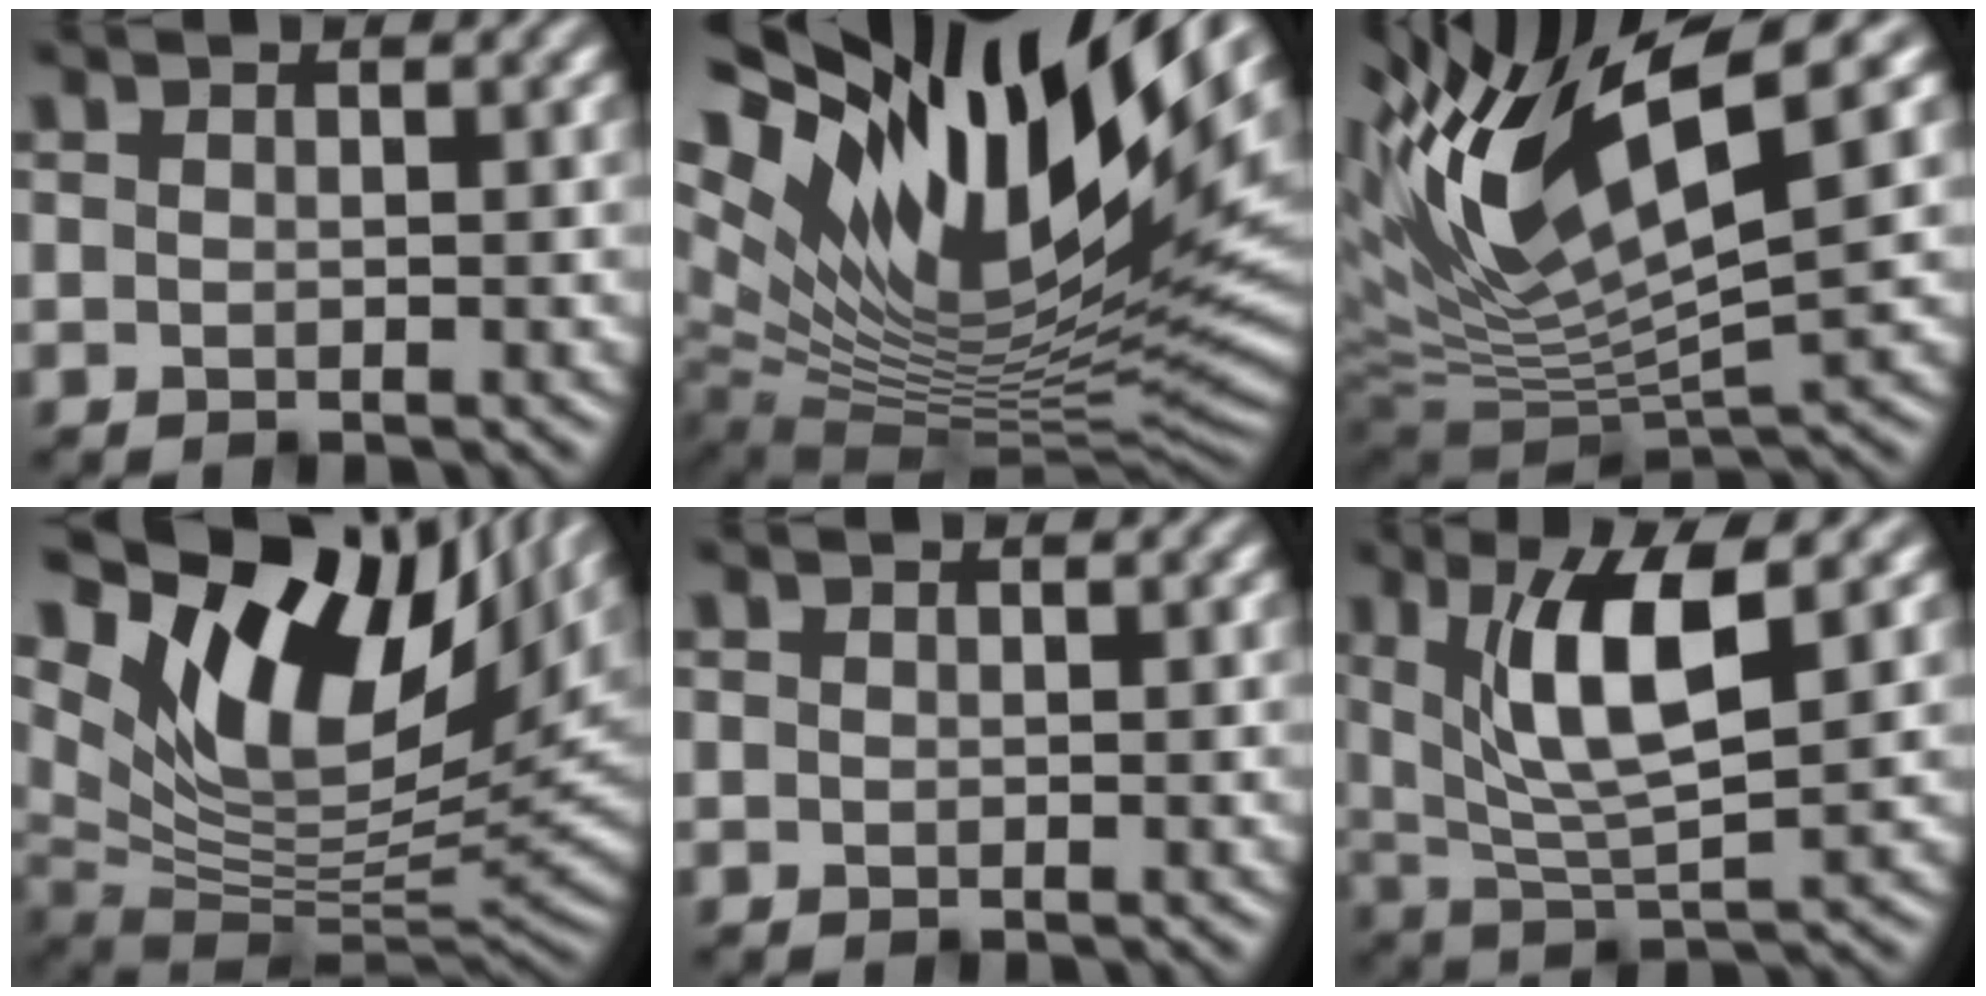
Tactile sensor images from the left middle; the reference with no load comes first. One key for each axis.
{"total": 18.3, "fx": 9.6, "fy": 6.7, "fz": 14.1, "tx": -0.256, "ty": 0.019, "tz": 0.170}
{"total": 12.2, "fx": 4.6, "fy": 3.9, "fz": 10.6, "tx": -0.209, "ty": 0.007, "tz": 0.088}
{"total": 15.5, "fx": 7.9, "fy": 7.3, "fz": 11.2, "tx": -0.205, "ty": 0.028, "tz": 0.136}
{"total": 0.0}
{"total": 7.8, "fx": 2.6, "fy": 2.2, "fz": 7.0, "tx": -0.130, "ty": -0.004, "tz": 0.049}